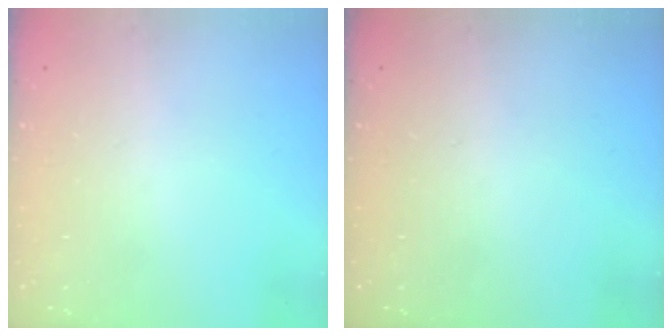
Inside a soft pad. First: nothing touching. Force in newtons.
{"total": 0.0}